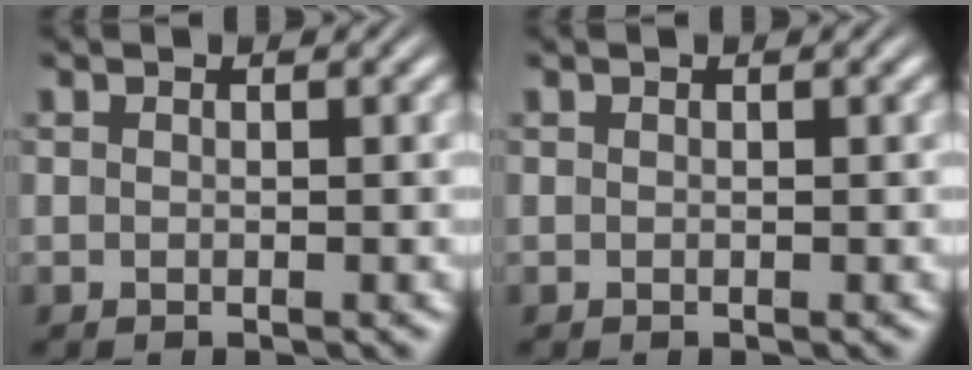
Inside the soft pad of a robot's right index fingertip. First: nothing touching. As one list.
[{"total": 0.0}]